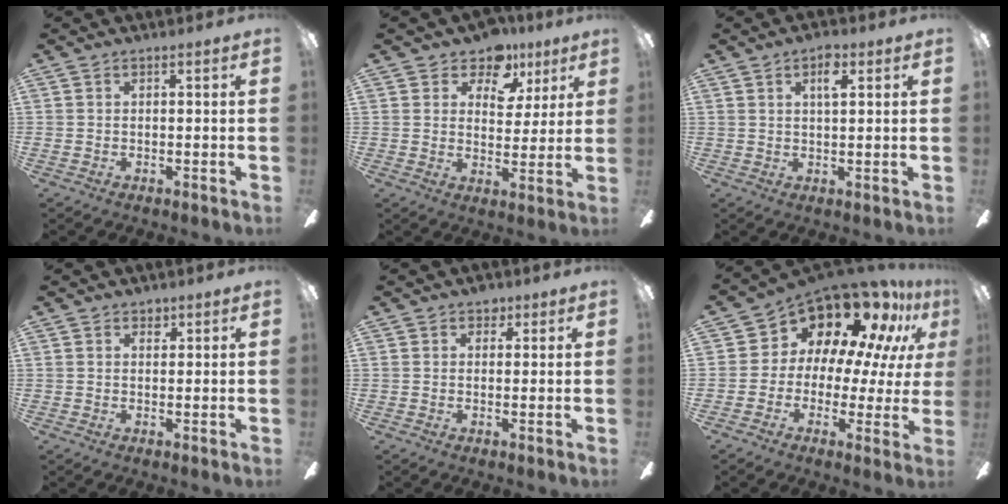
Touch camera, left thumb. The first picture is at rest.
{"total": 9.6, "force": [6.5, 6.0, 3.6], "torque": [-0.045, -0.041, 0.117]}
{"total": 4.4, "force": [2.3, 1.8, 3.3], "torque": [-0.049, -0.002, 0.034]}
{"total": 1.7, "force": [1.1, 1.2, 0.6], "torque": [0.002, -0.003, 0.018]}
{"total": 2.6, "force": [1.7, 1.8, 0.8], "torque": [0.005, -0.005, 0.026]}
{"total": 17.2, "force": [12.8, 8.5, 7.8], "torque": [-0.128, -0.106, 0.228]}